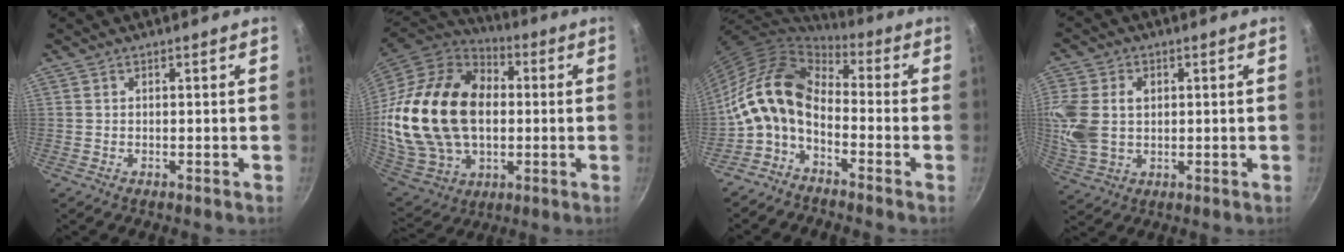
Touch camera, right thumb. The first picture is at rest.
{"total": 30.6, "force": [1.8, 21.0, 22.2], "torque": [-0.423, 0.017, 0.046]}
{"total": 10.6, "force": [-2.5, 7.9, 6.5], "torque": [-0.103, 0.043, -0.065]}
{"total": 11.7, "force": [1.5, 8.5, 7.9], "torque": [-0.169, -0.002, 0.029]}